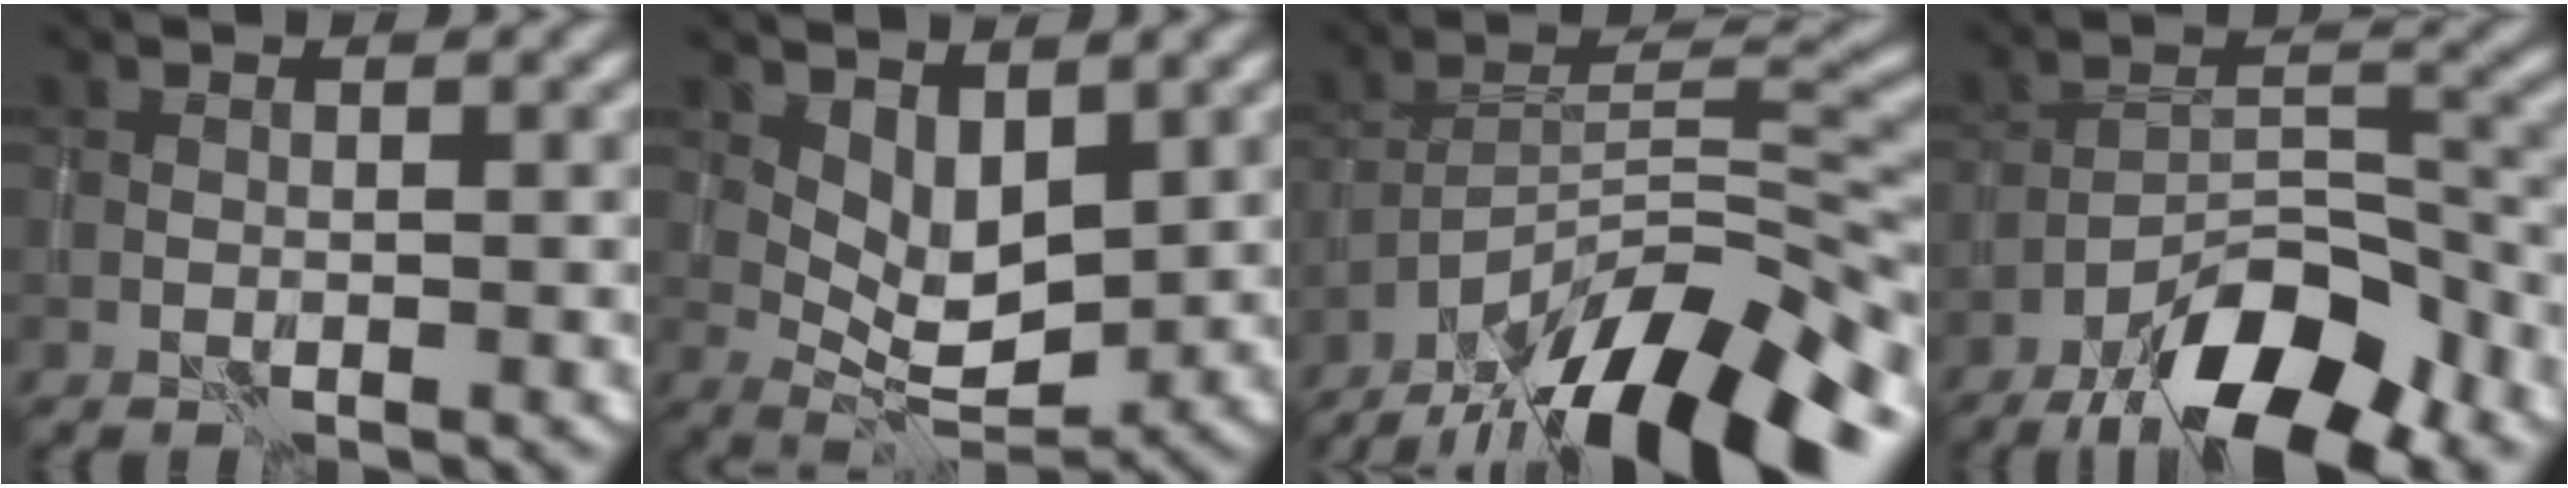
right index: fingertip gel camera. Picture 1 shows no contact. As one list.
[{"total": 3.8, "force": [2.0, 1.6, 2.8], "torque": [-0.042, -0.008, 0.040]}, {"total": 13.8, "force": [-10.7, 3.0, 8.2], "torque": [-0.140, 0.020, -0.186]}, {"total": 10.4, "force": [-7.3, 3.2, 6.8], "torque": [-0.106, 0.016, -0.132]}]